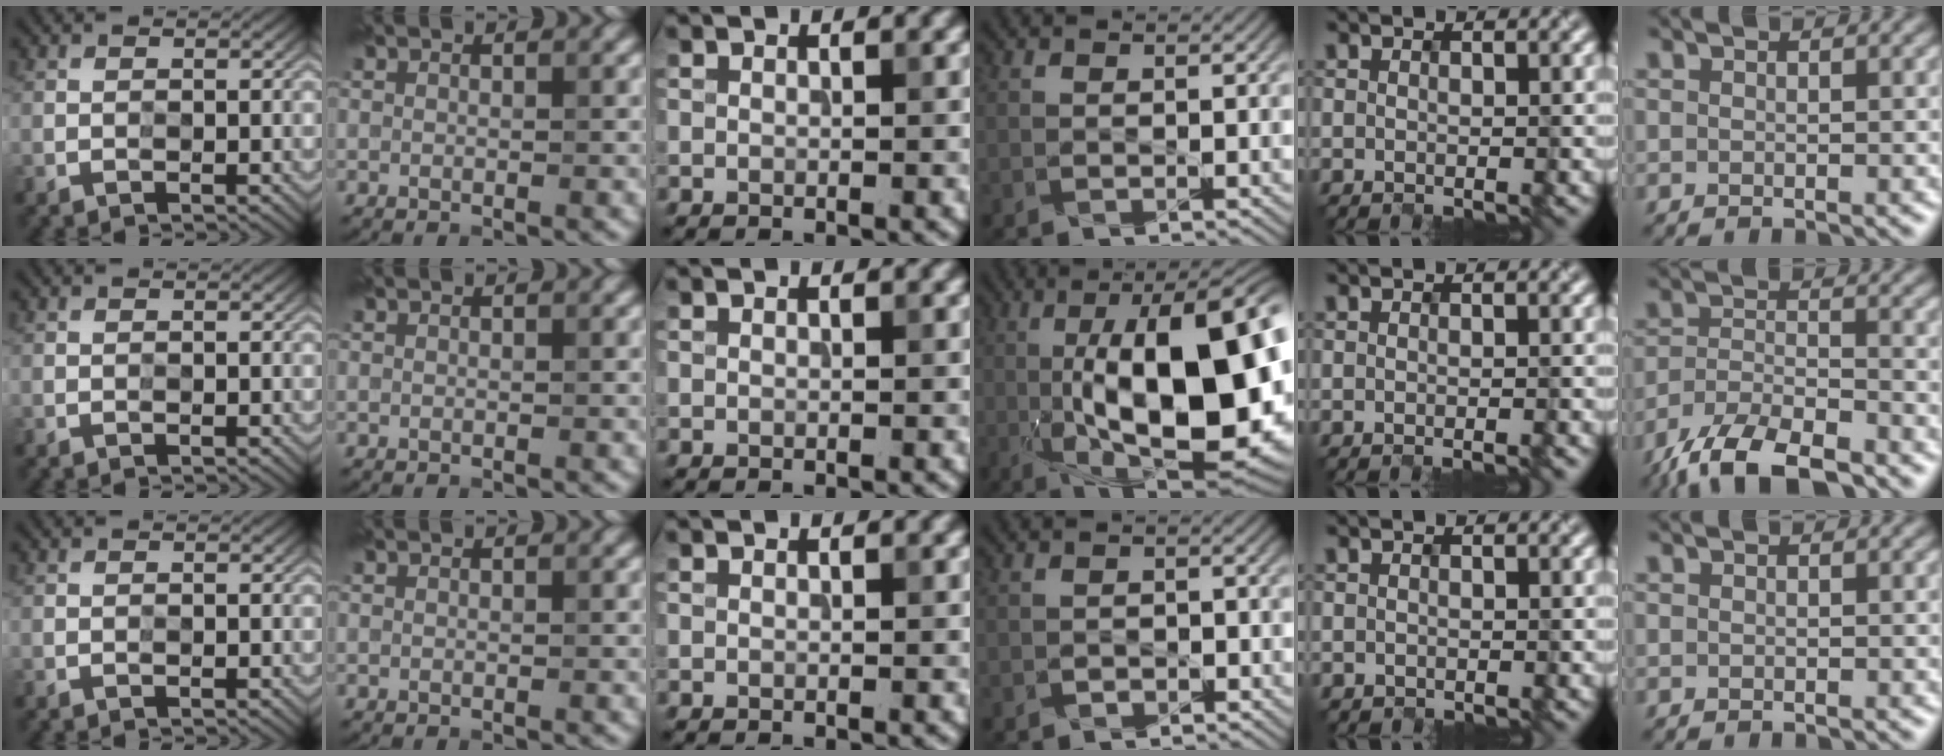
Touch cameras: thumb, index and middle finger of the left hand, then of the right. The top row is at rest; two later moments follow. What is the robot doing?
{"motion": "insert", "object": "power strip"}